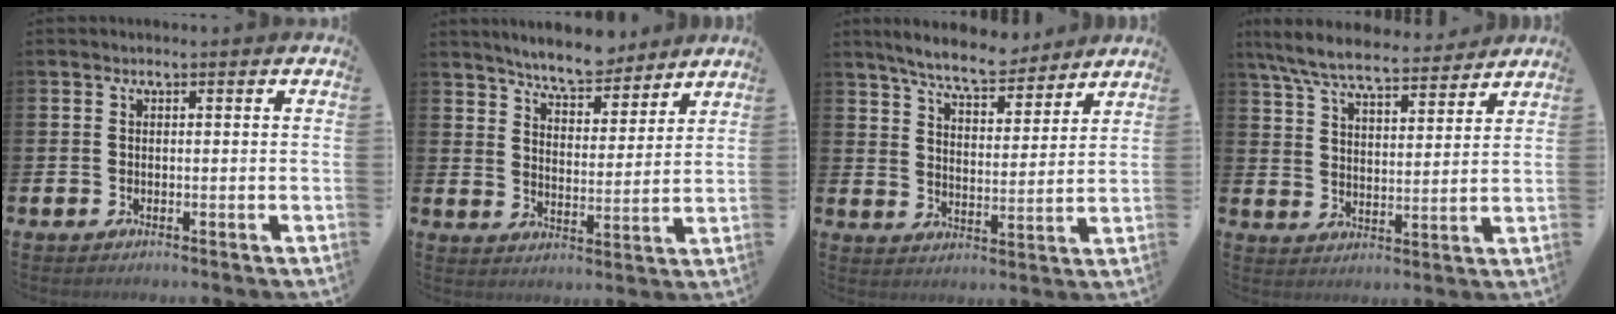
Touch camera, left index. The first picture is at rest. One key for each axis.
{"total": 7.0, "fx": 6.8, "fy": 1.1, "fz": 1.4, "tx": -0.038, "ty": -0.040, "tz": 0.121}
{"total": 7.6, "fx": 7.2, "fy": 1.1, "fz": 2.2, "tx": -0.063, "ty": -0.037, "tz": 0.129}
{"total": 8.0, "fx": 7.4, "fy": 1.4, "fz": 2.9, "tx": -0.083, "ty": -0.040, "tz": 0.130}